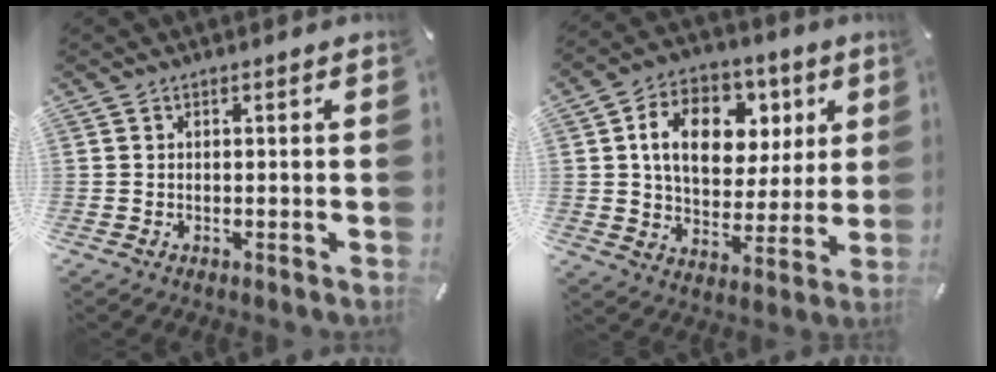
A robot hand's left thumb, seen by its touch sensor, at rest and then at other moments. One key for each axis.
{"total": 15.5, "fx": 5.0, "fy": 11.5, "fz": 9.1, "tx": -0.139, "ty": -0.003, "tz": 0.093}